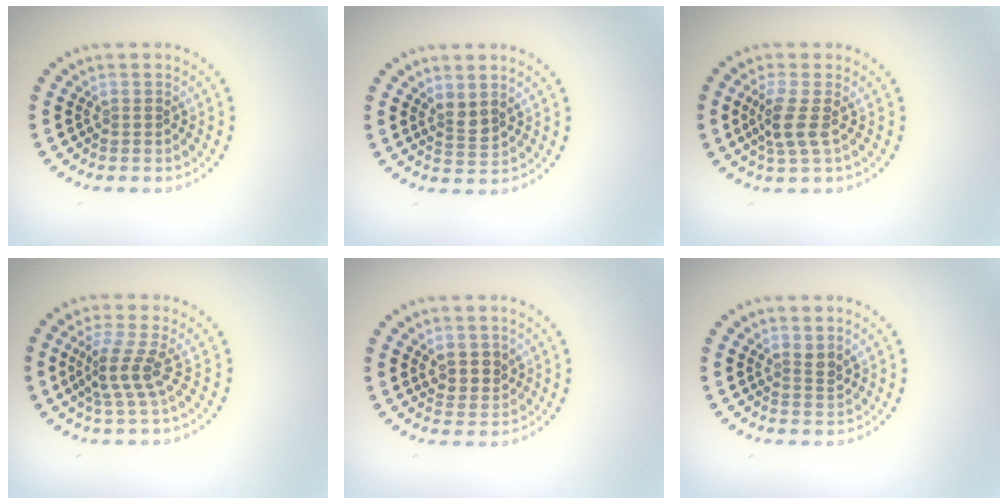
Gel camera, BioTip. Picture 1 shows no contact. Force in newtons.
{"total": 1.5, "press": 1.2, "slide": 0.9}
{"total": 2.5, "press": 2.0, "slide": 1.5}
{"total": 2.9, "press": 1.9, "slide": 2.1}
{"total": 2.1, "press": 1.9, "slide": 0.8}
{"total": 1.2, "press": 0.9, "slide": 0.8}